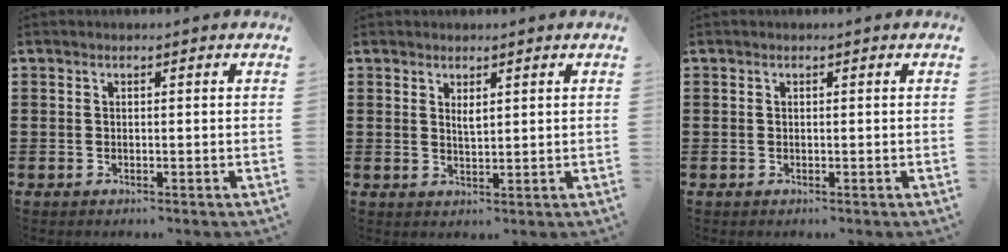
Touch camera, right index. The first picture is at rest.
{"total": 1.6, "force": [1.1, 0.5, 1.2], "torque": [-0.024, 0.002, 0.018]}
{"total": 0.0}